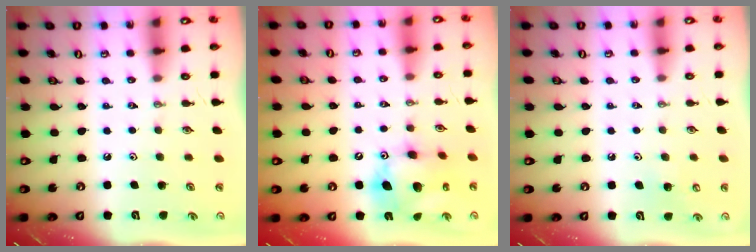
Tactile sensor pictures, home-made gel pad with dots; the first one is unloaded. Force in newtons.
{"total": 14.2, "press": 14.1, "slide": 1.5}
{"total": 5.7, "press": 5.6, "slide": 1.0}